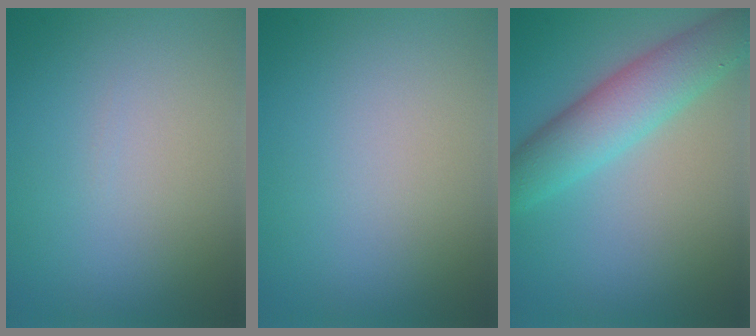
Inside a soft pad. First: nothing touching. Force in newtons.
{"total": 0.0}
{"total": 6.4, "press": 6.4, "slide": 0.3}